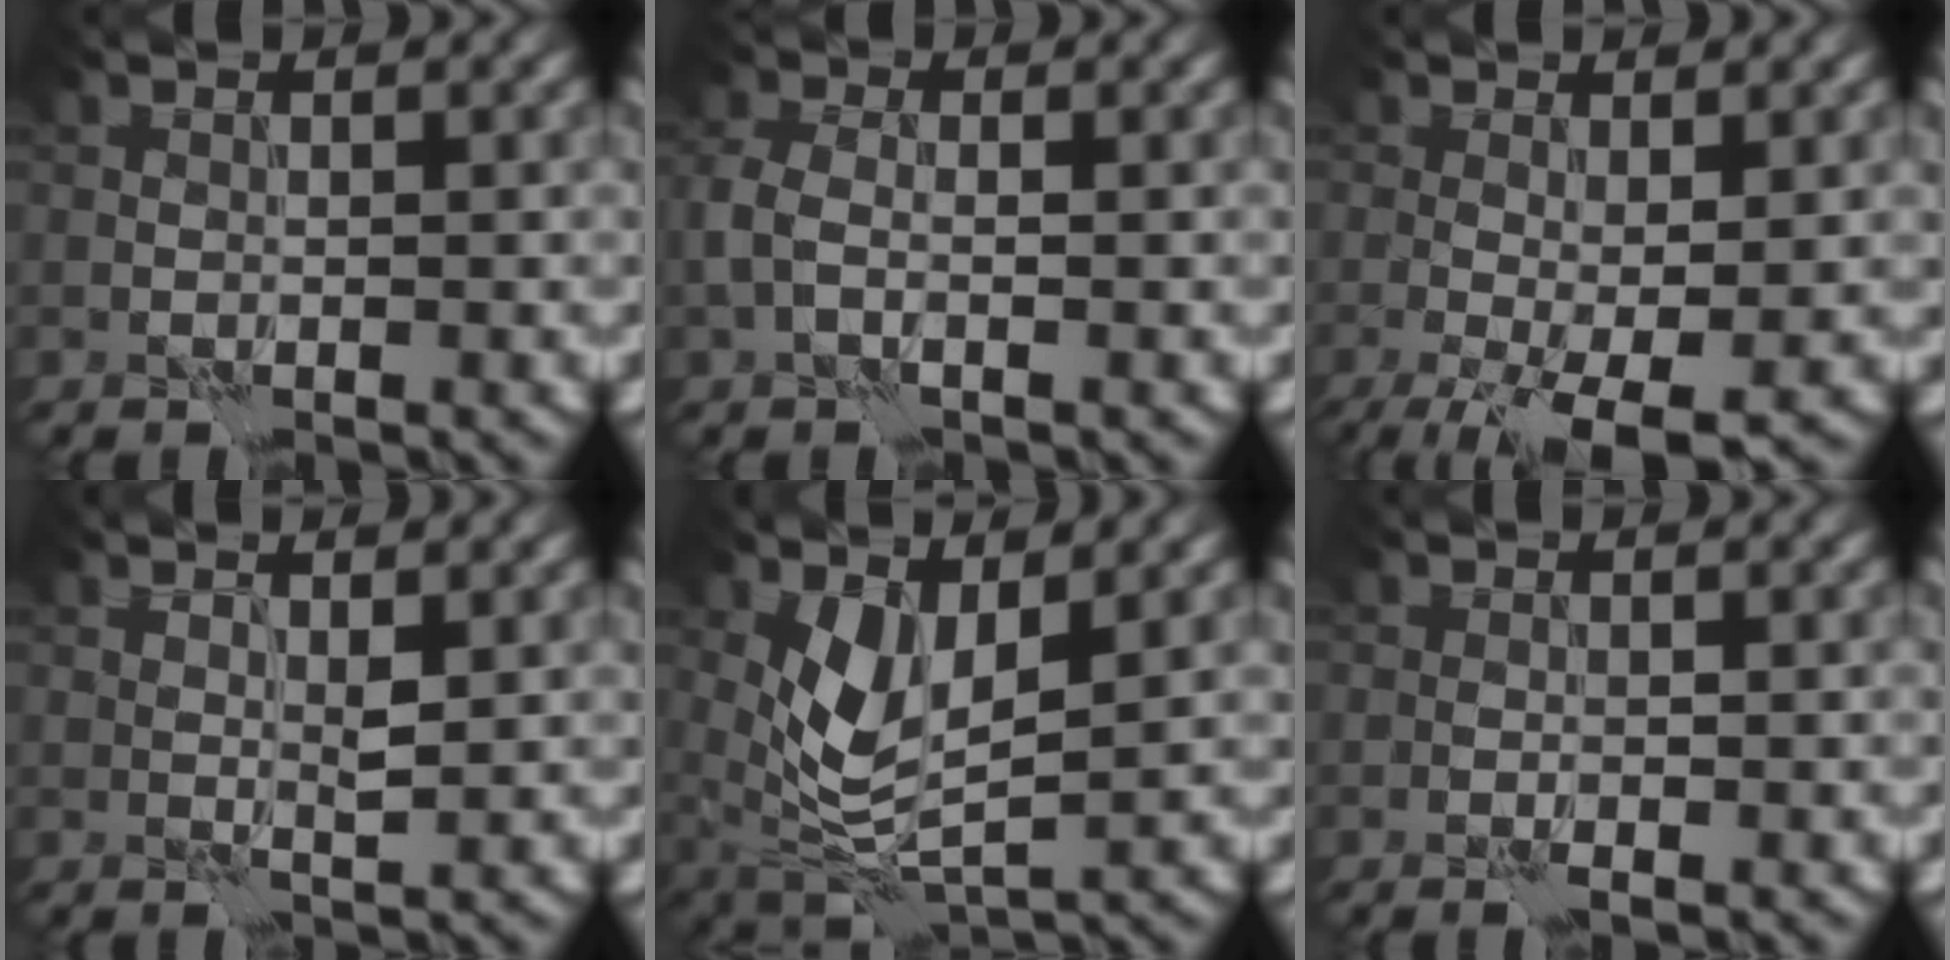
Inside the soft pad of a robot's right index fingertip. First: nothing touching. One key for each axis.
{"total": 2.6, "fx": -0.6, "fy": 1.4, "fz": 2.1, "tx": -0.056, "ty": 0.003, "tz": -0.017}
{"total": 6.4, "fx": -2.2, "fy": 2.1, "fz": 5.6, "tx": -0.111, "ty": -0.015, "tz": -0.029}
{"total": 1.2, "fx": 0.6, "fy": 0.1, "fz": 1.1, "tx": -0.023, "ty": -0.002, "tz": 0.011}
{"total": 4.9, "fx": 1.4, "fy": 2.2, "fz": 4.2, "tx": -0.090, "ty": -0.013, "tz": 0.033}
{"total": 1.0, "fx": -0.4, "fy": 0.3, "fz": 0.9, "tx": -0.020, "ty": -0.002, "tz": -0.007}